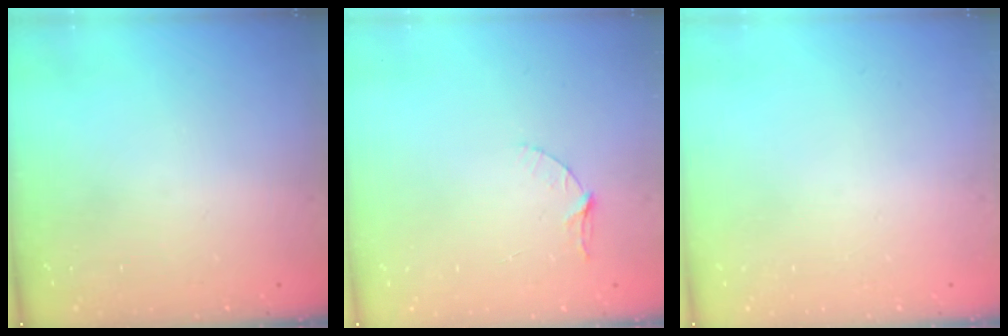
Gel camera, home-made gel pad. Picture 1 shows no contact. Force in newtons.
{"total": 4.0, "press": 3.9, "slide": 0.4}
{"total": 0.0}